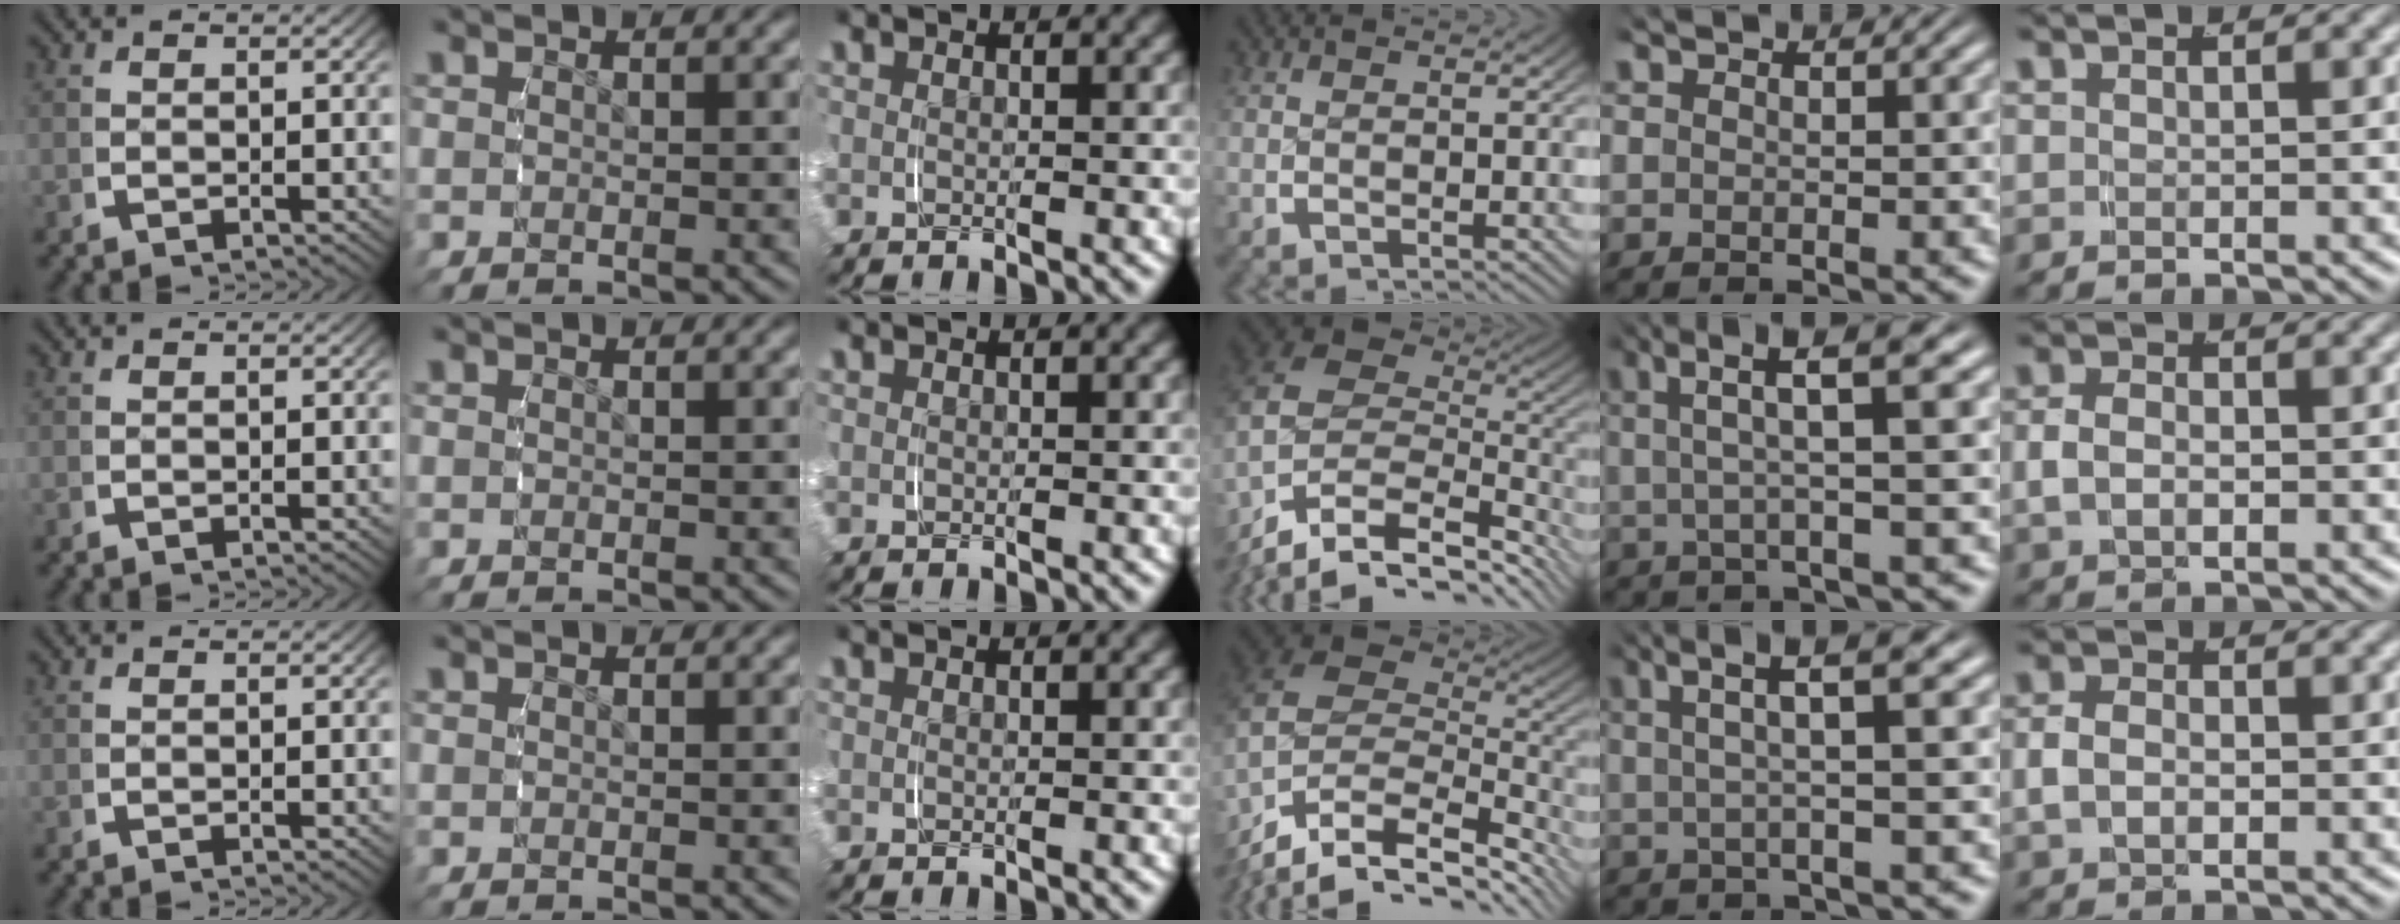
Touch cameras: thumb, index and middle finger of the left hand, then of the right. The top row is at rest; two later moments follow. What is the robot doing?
{"motion": "grasp_and_lifting", "object": "shirt"}